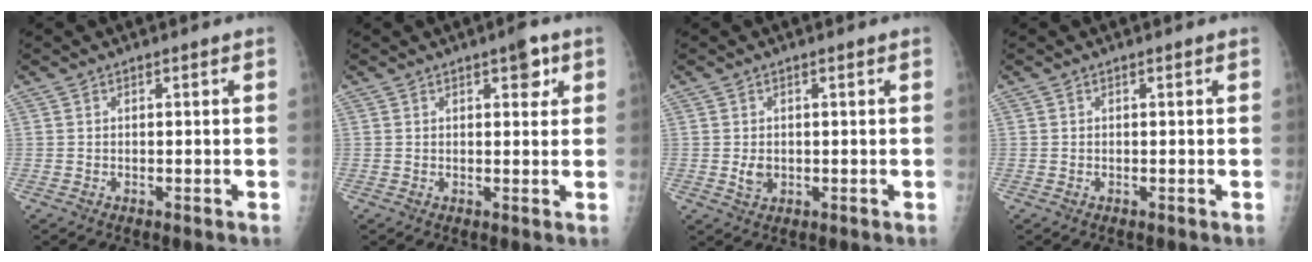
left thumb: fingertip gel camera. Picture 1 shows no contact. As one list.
[{"total": 3.6, "force": [1.9, 1.6, 2.6], "torque": [-0.020, -0.004, 0.020]}, {"total": 2.3, "force": [0.0, 1.8, 1.5], "torque": [-0.020, -0.002, 0.004]}, {"total": 0.0}]